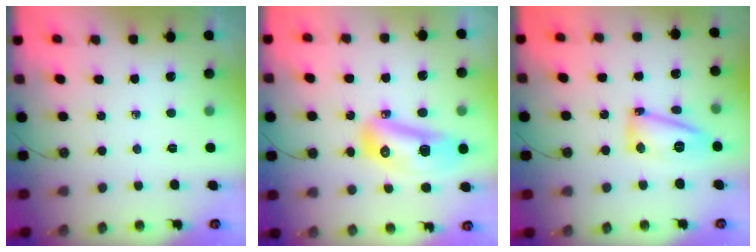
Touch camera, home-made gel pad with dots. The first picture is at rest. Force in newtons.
{"total": 14.1, "press": 14.0, "slide": 1.7}
{"total": 12.2, "press": 12.1, "slide": 1.1}